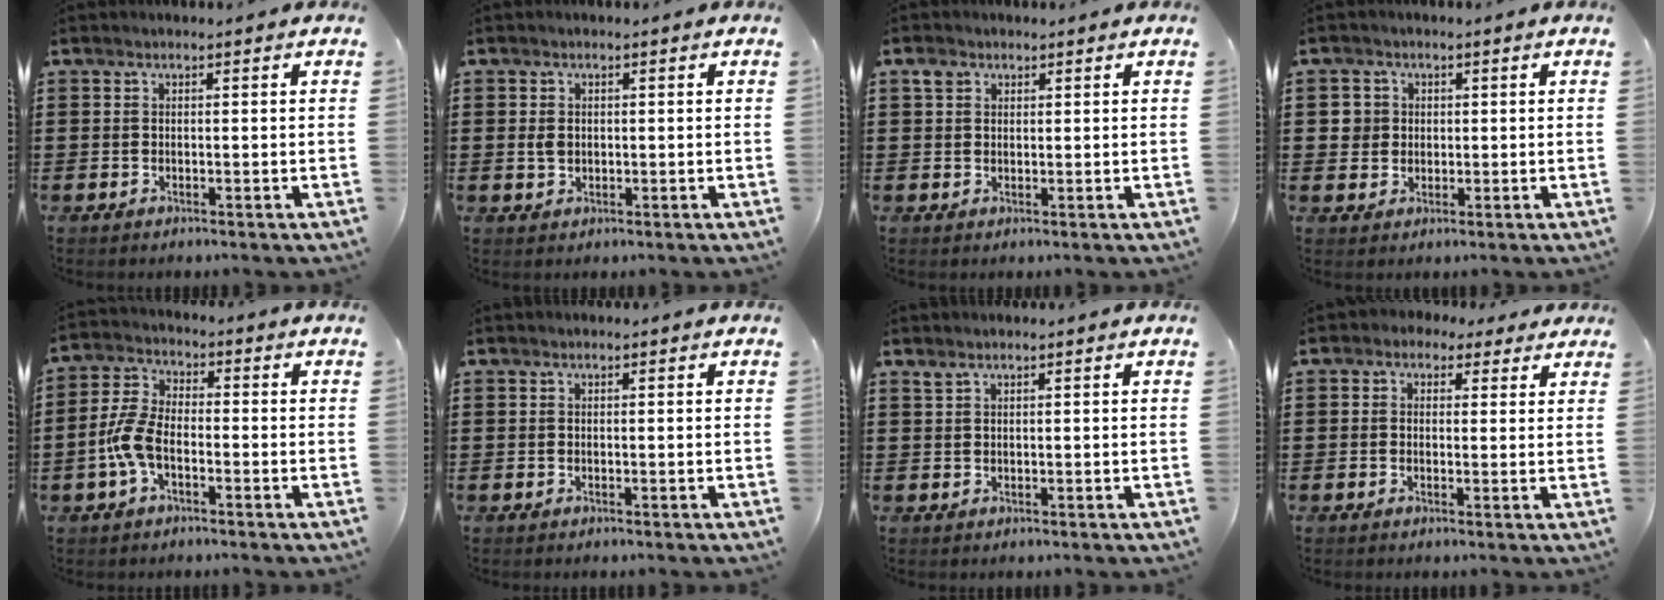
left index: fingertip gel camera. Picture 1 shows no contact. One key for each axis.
{"total": 1.9, "fx": 0.2, "fy": 1.5, "fz": 1.3, "tx": -0.028, "ty": 0.007, "tz": 0.003}
{"total": 2.0, "fx": 1.1, "fy": 1.5, "fz": 0.7, "tx": -0.018, "ty": 0.007, "tz": 0.020}
{"total": 3.0, "fx": 0.6, "fy": 2.9, "fz": 0.3, "tx": -0.022, "ty": 0.011, "tz": 0.008}
{"total": 6.3, "fx": -2.2, "fy": 3.2, "fz": 4.9, "tx": -0.132, "ty": -0.003, "tz": -0.050}
{"total": 0.0}
{"total": 0.8, "fx": 0.6, "fy": 0.2, "fz": 0.4, "tx": -0.010, "ty": 0.001, "tz": 0.012}
{"total": 1.9, "fx": 0.9, "fy": 1.6, "fz": 0.6, "tx": -0.021, "ty": 0.011, "tz": 0.016}